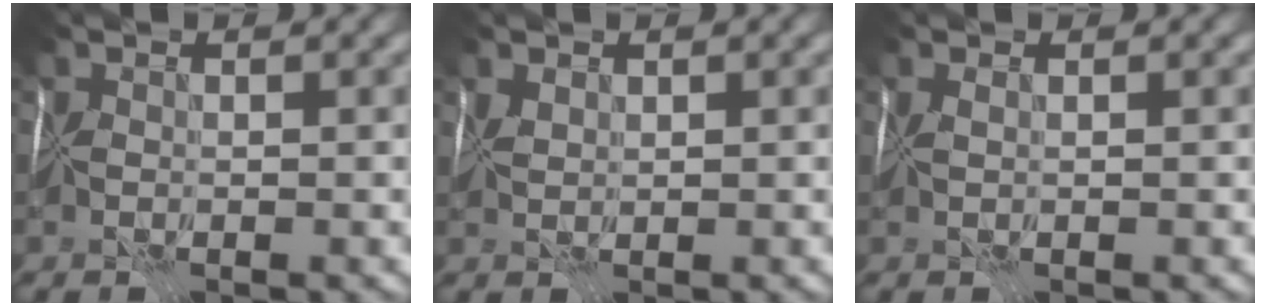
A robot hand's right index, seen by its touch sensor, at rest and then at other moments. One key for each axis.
{"total": 0.9, "fx": 0.8, "fy": -0.5, "fz": -0.2, "tx": 0.008, "ty": -0.001, "tz": 0.018}
{"total": 0.7, "fx": 0.5, "fy": -0.5, "fz": 0.0, "tx": 0.002, "ty": -0.002, "tz": 0.017}